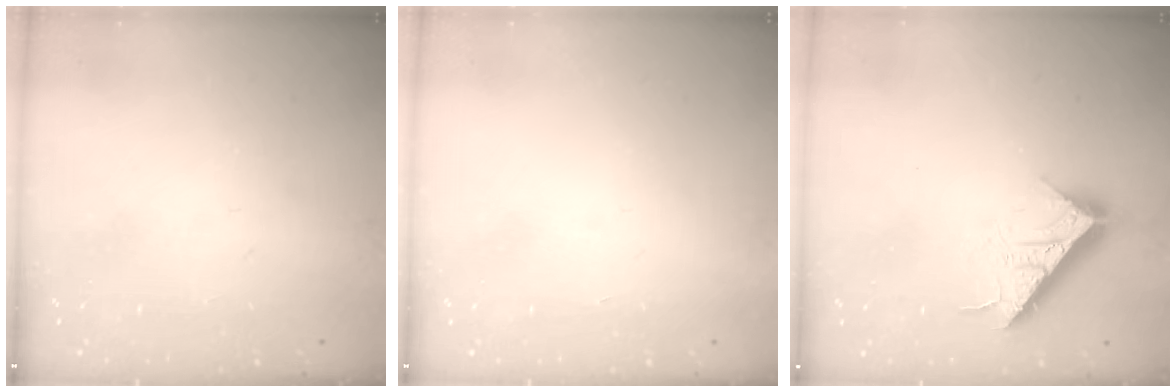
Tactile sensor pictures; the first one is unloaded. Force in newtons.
{"total": 1.7, "press": 1.7, "slide": 0.1}
{"total": 14.2, "press": 14.1, "slide": 0.5}